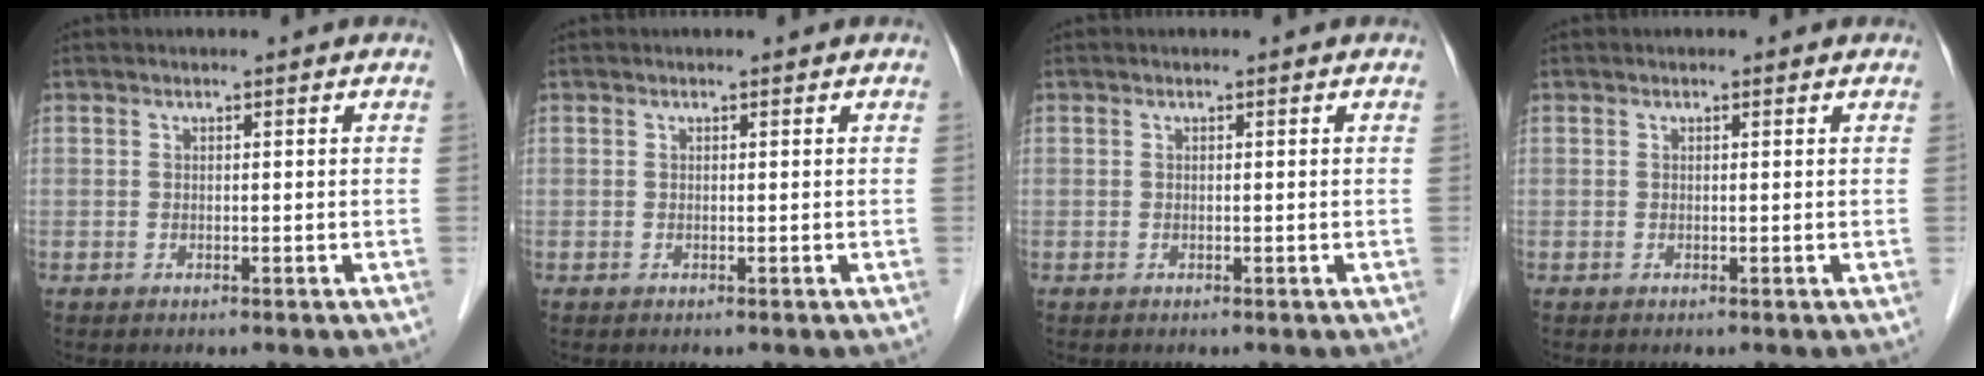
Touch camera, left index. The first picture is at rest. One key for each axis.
{"total": 0.0}
{"total": 0.0}
{"total": 0.0}